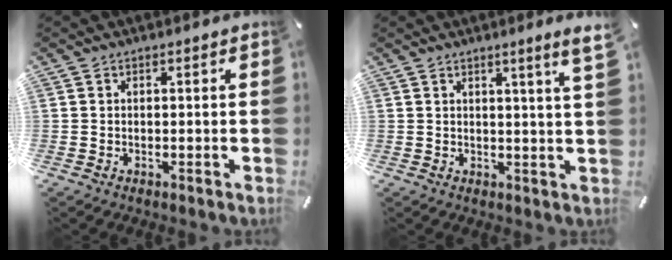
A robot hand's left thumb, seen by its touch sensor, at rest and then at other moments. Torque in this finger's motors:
{"motor_torque": [-0.03, -0.11, 0.19, -0.37, 0.09]}